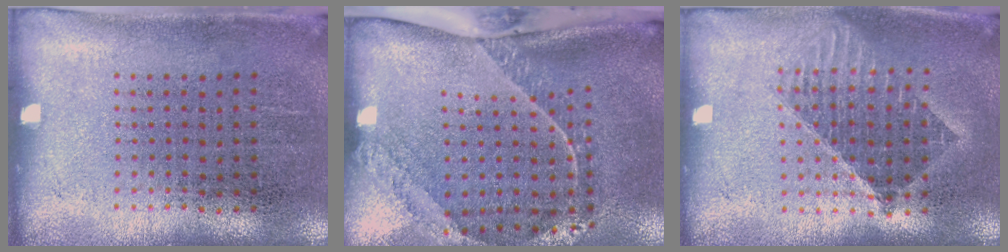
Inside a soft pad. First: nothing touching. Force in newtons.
{"total": 2.5, "press": 1.7, "slide": 1.9}
{"total": 1.5, "press": 1.3, "slide": 0.8}